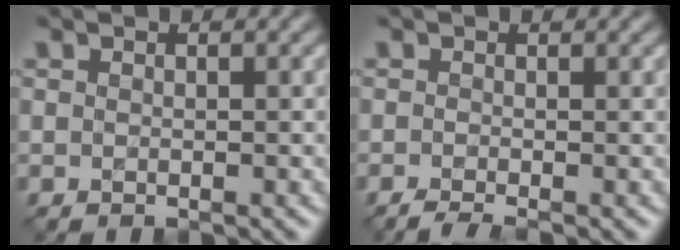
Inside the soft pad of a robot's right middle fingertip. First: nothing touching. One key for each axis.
{"total": 1.5, "fx": -0.9, "fy": 0.3, "fz": 1.2, "tx": -0.017, "ty": 0.003, "tz": -0.025}